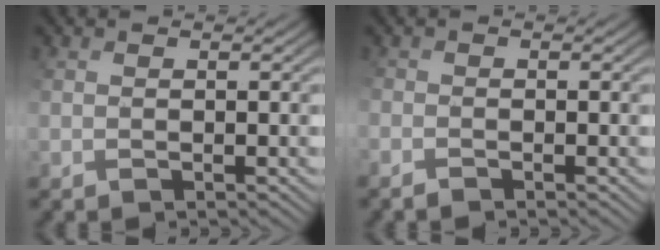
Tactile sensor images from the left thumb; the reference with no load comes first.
{"total": 1.5, "force": [-1.3, 0.4, 0.6], "torque": [-0.014, -0.004, -0.028]}